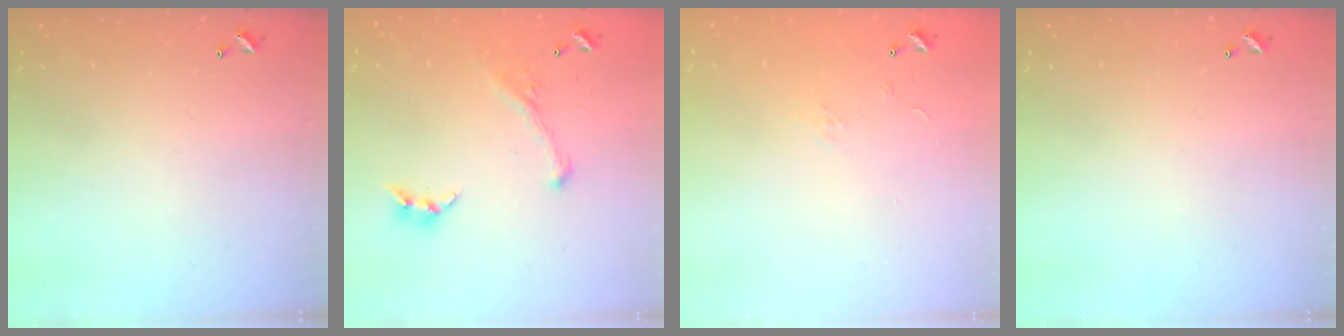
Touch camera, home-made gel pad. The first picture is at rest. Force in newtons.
{"total": 1.4, "press": 0.6, "slide": 1.2}
{"total": 4.7, "press": 4.6, "slide": 0.7}
{"total": 0.0}